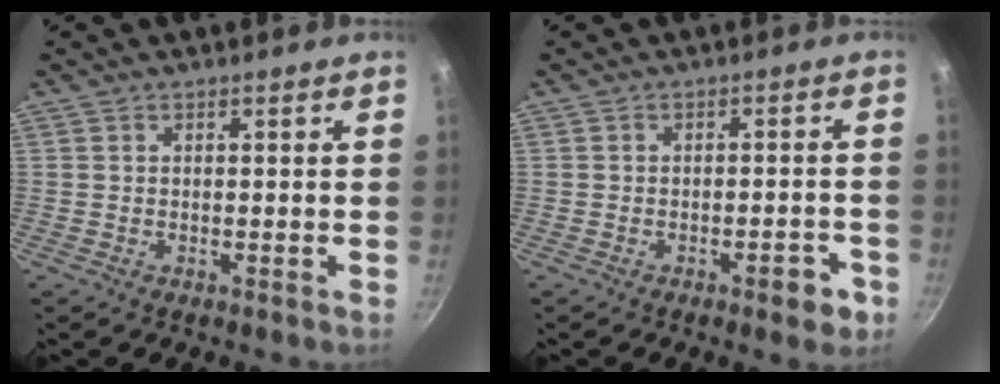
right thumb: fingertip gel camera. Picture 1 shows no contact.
{"total": 4.8, "force": [-2.5, 1.9, 3.7], "torque": [-0.033, 0.021, -0.026]}